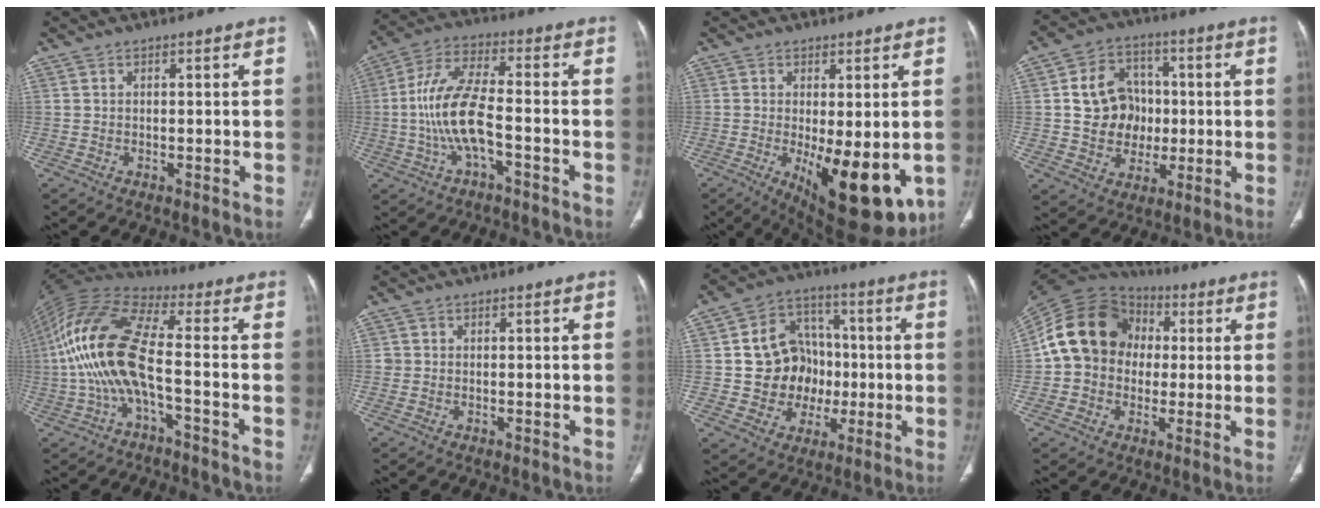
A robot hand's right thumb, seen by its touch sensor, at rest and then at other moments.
{"total": 11.8, "force": [-2.8, 4.4, 10.6], "torque": [-0.227, 0.039, -0.054]}
{"total": 14.8, "force": [-3.3, 5.7, 13.2], "torque": [-0.176, -0.028, -0.029]}
{"total": 12.9, "force": [0.4, 11.2, 6.5], "torque": [-0.067, 0.019, 0.013]}
{"total": 16.0, "force": [-2.9, 5.5, 14.8], "torque": [-0.323, 0.045, -0.062]}
{"total": 0.8, "force": [0.0, 0.8, 0.1], "torque": [0.005, 0.004, 0.000]}
{"total": 14.3, "force": [-0.8, 12.6, 6.8], "torque": [-0.061, 0.030, -0.002]}
{"total": 16.5, "force": [1.3, 14.1, 8.6], "torque": [-0.142, 0.035, 0.018]}